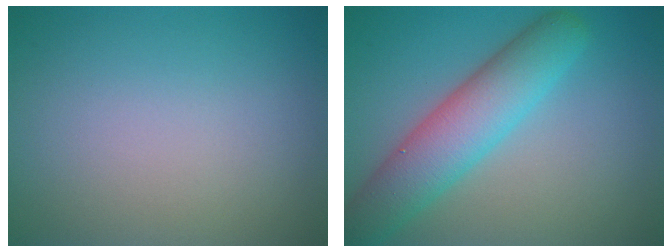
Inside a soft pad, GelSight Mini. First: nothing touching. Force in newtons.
{"total": 6.5, "press": 6.5, "slide": 0.5}